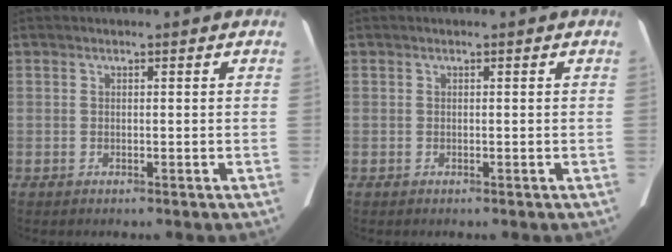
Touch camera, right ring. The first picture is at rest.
{"total": 0.0}